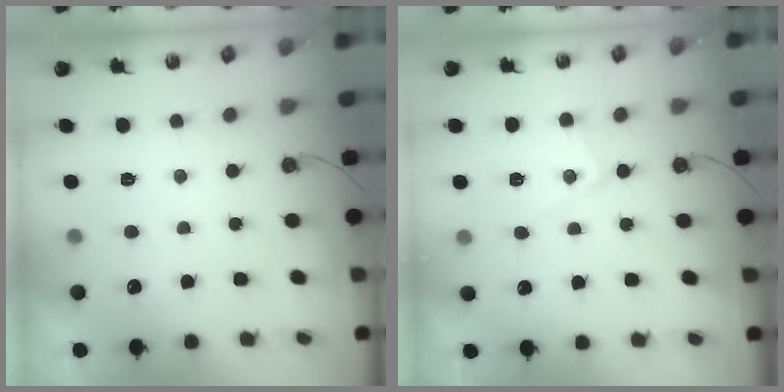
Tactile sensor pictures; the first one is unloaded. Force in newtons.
{"total": 7.6, "press": 7.6, "slide": 0.5}